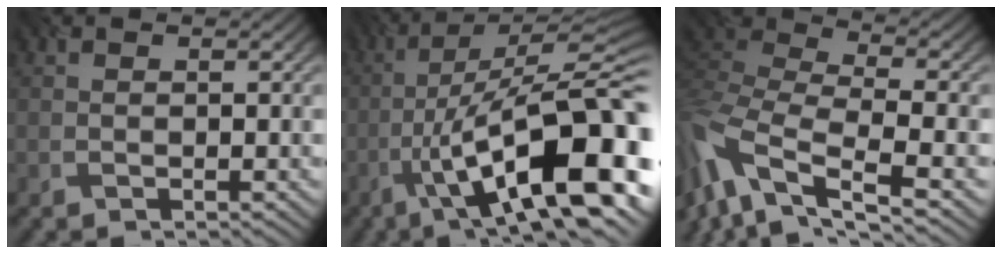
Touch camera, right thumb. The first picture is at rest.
{"total": 17.3, "force": [-6.3, 5.4, 15.2], "torque": [-0.221, 0.005, -0.102]}
{"total": 12.7, "force": [-7.3, 5.0, 9.1], "torque": [-0.225, -0.014, -0.137]}